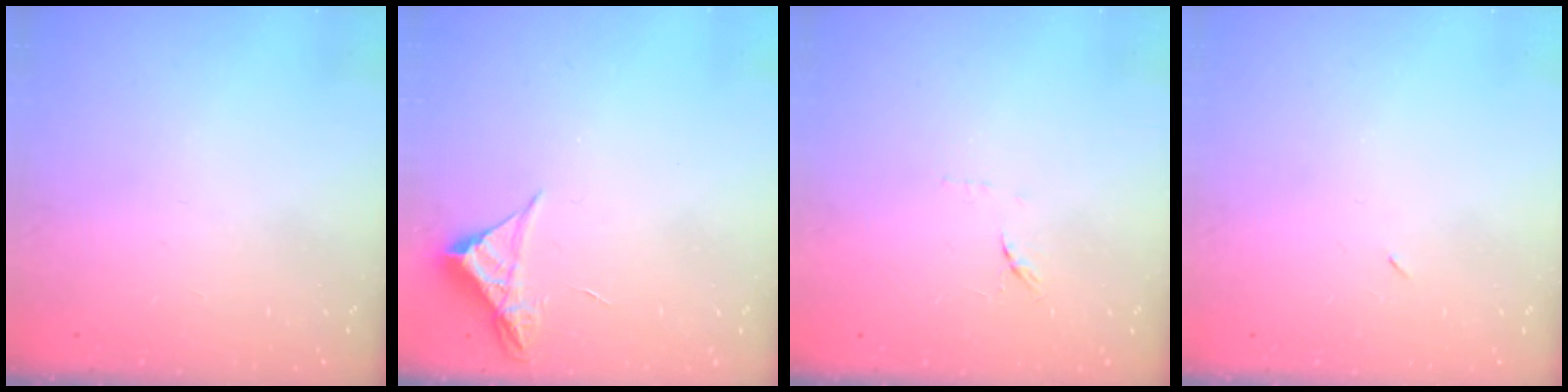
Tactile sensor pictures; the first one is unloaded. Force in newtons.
{"total": 4.2, "press": 4.2, "slide": 0.4}
{"total": 6.2, "press": 6.1, "slide": 0.9}
{"total": 2.2, "press": 1.8, "slide": 1.2}